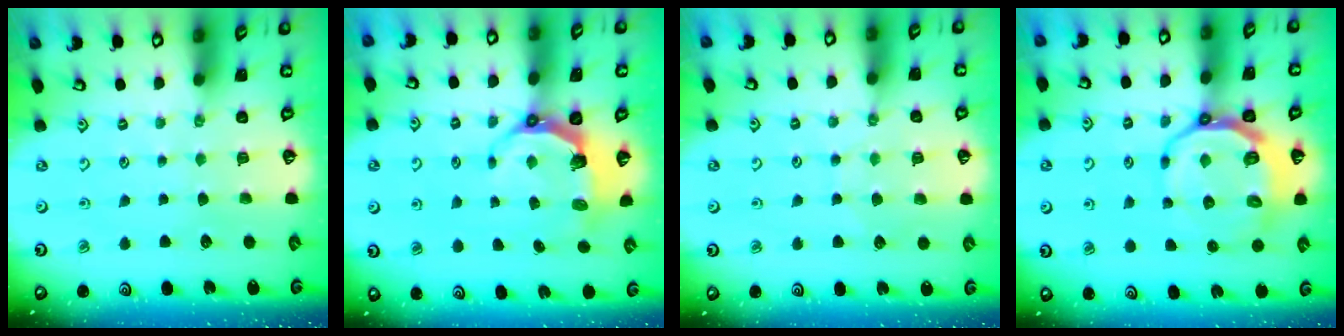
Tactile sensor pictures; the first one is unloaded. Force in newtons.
{"total": 6.2, "press": 4.7, "slide": 4.1}
{"total": 6.6, "press": 6.5, "slide": 0.6}
{"total": 11.6, "press": 11.1, "slide": 3.5}